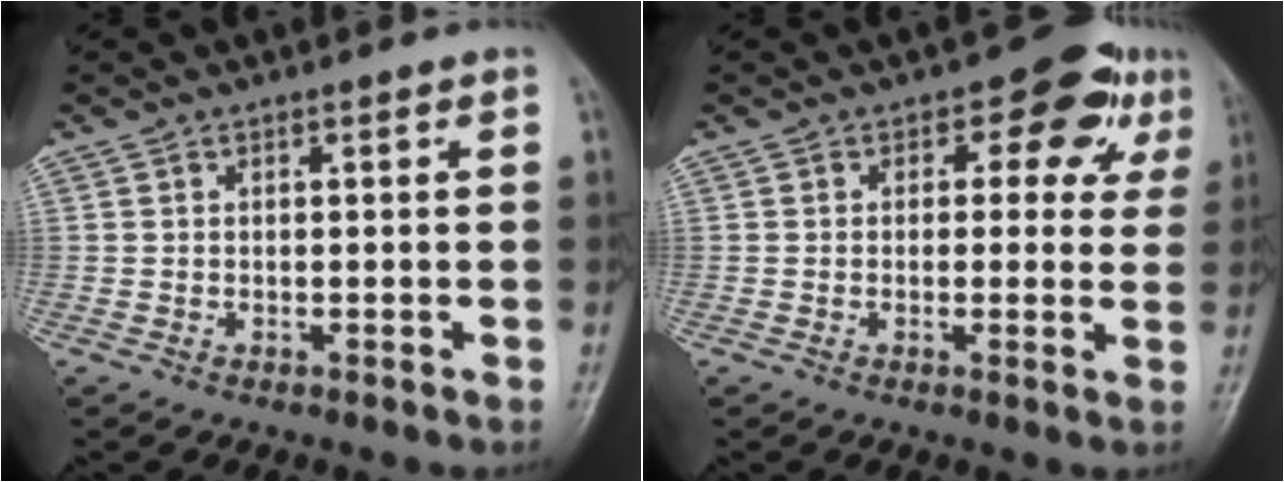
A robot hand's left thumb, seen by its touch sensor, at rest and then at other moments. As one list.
[{"total": 7.8, "force": [3.0, 5.1, 5.0], "torque": [-0.010, 0.000, 0.026]}]